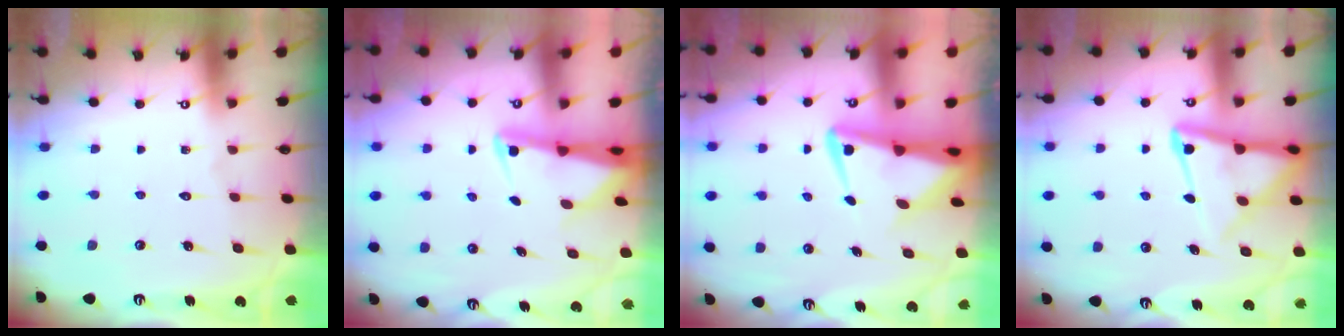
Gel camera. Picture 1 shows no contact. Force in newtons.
{"total": 2.9, "press": 2.9, "slide": 0.4}
{"total": 5.1, "press": 5.0, "slide": 0.8}
{"total": 11.4, "press": 11.3, "slide": 1.2}